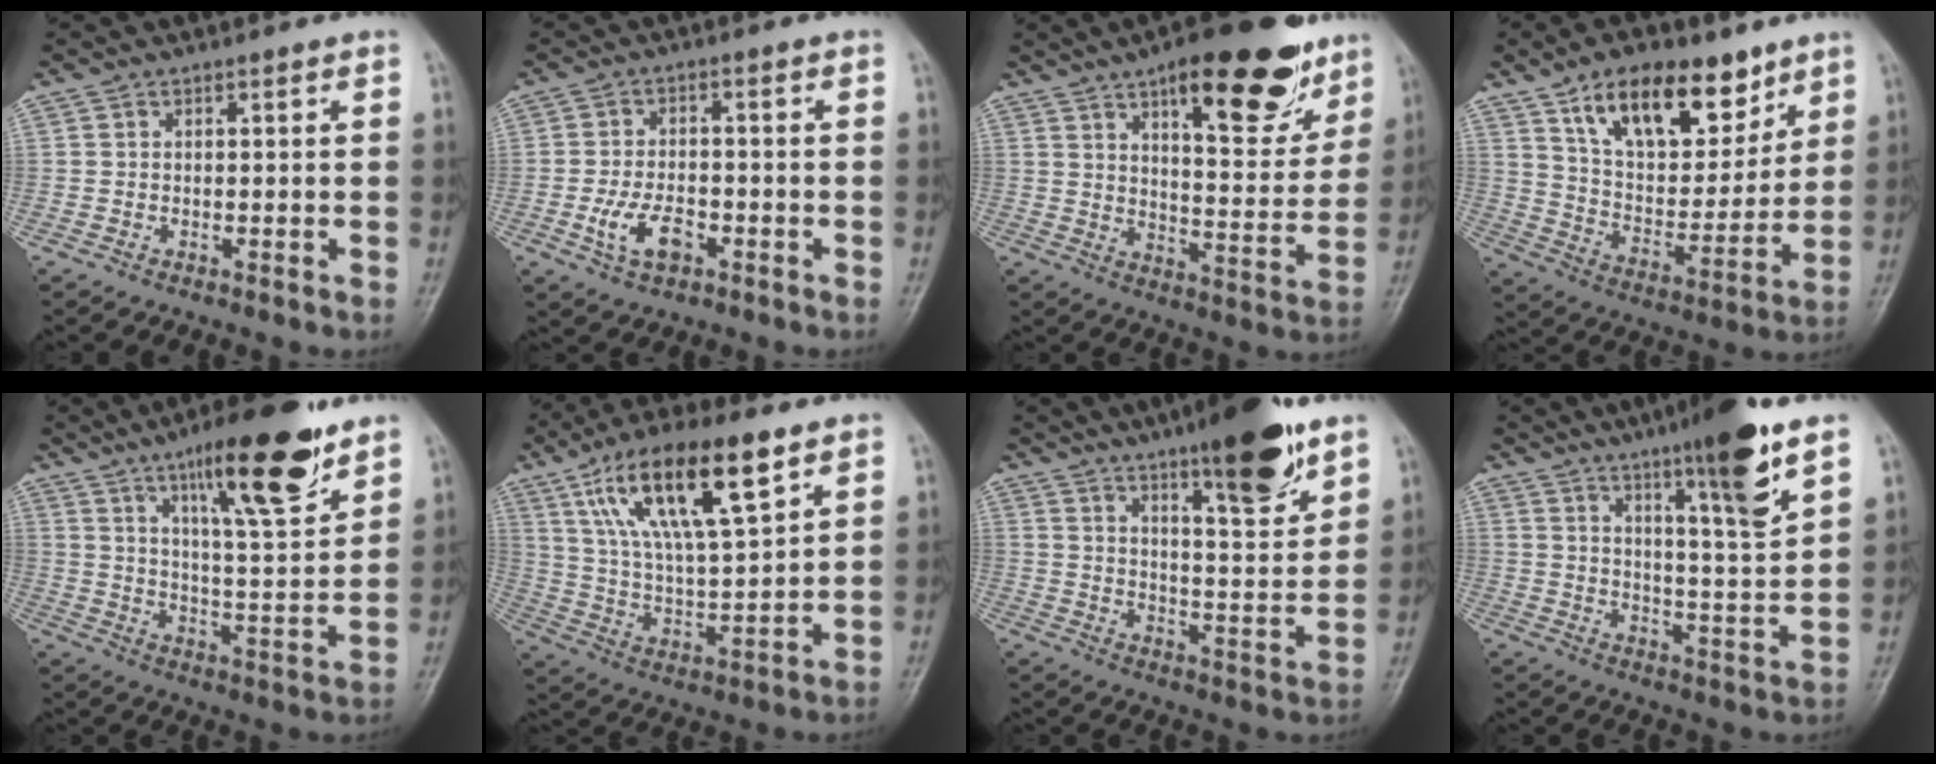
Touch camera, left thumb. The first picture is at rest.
{"total": 6.6, "force": [-2.6, 3.7, 4.8], "torque": [-0.089, 0.013, -0.046]}
{"total": 20.3, "force": [12.0, 7.3, 14.6], "torque": [-0.161, -0.053, 0.178]}
{"total": 19.0, "force": [11.5, 9.5, 11.8], "torque": [-0.134, -0.053, 0.199]}
{"total": 17.4, "force": [10.8, 3.9, 13.1], "torque": [-0.180, -0.058, 0.175]}
{"total": 19.2, "force": [10.0, 5.8, 15.3], "torque": [-0.262, -0.025, 0.186]}
{"total": 15.9, "force": [10.4, 3.3, 11.5], "torque": [-0.150, -0.063, 0.163]}
{"total": 14.1, "force": [8.6, 1.3, 11.1], "torque": [-0.164, -0.053, 0.135]}